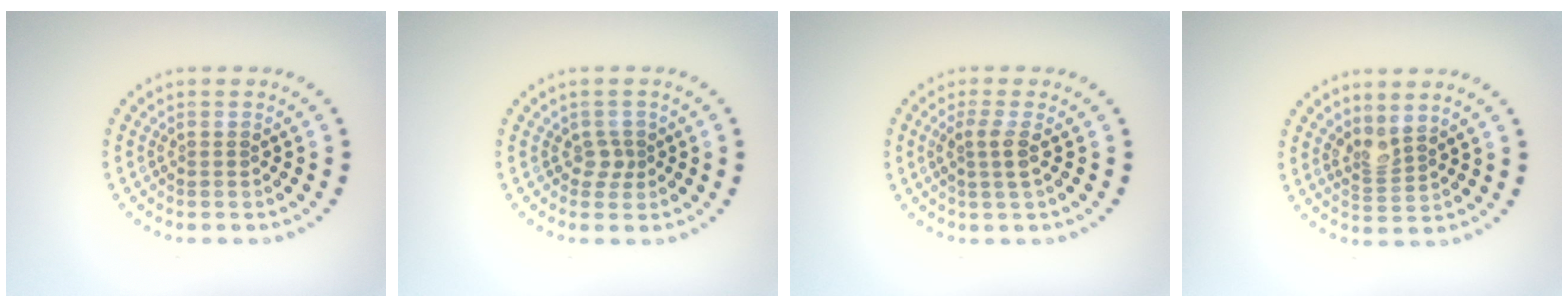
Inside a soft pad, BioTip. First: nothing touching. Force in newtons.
{"total": 1.4, "press": 1.2, "slide": 0.8}
{"total": 1.9, "press": 1.6, "slide": 1.0}
{"total": 2.0, "press": 1.6, "slide": 1.3}